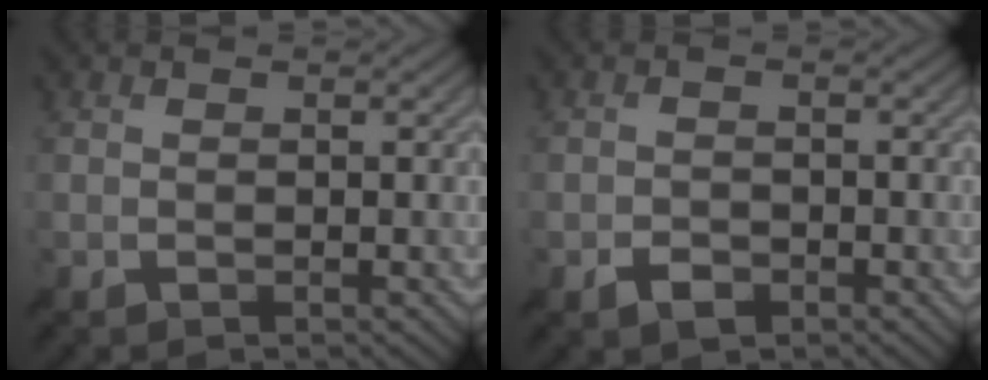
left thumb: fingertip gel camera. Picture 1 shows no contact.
{"total": 1.7, "force": [-0.6, 1.1, 1.1], "torque": [-0.020, 0.006, -0.012]}